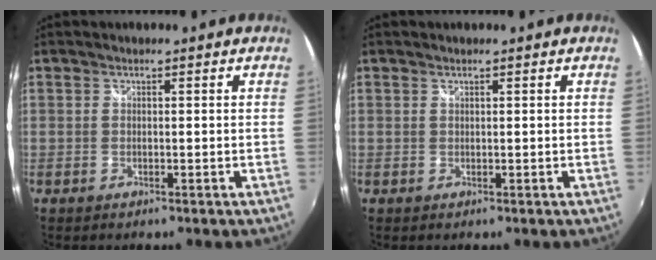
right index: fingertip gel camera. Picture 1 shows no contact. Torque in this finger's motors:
{"motor_torque": [0.09, 0.03, 0.12, 0.01]}